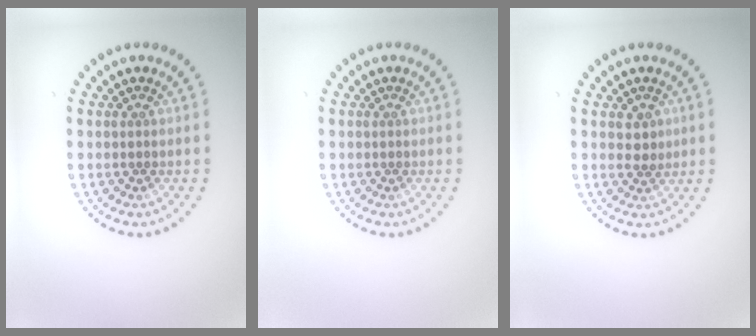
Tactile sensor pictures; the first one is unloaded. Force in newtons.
{"total": 0.0}
{"total": 1.9, "press": 1.8, "slide": 0.6}